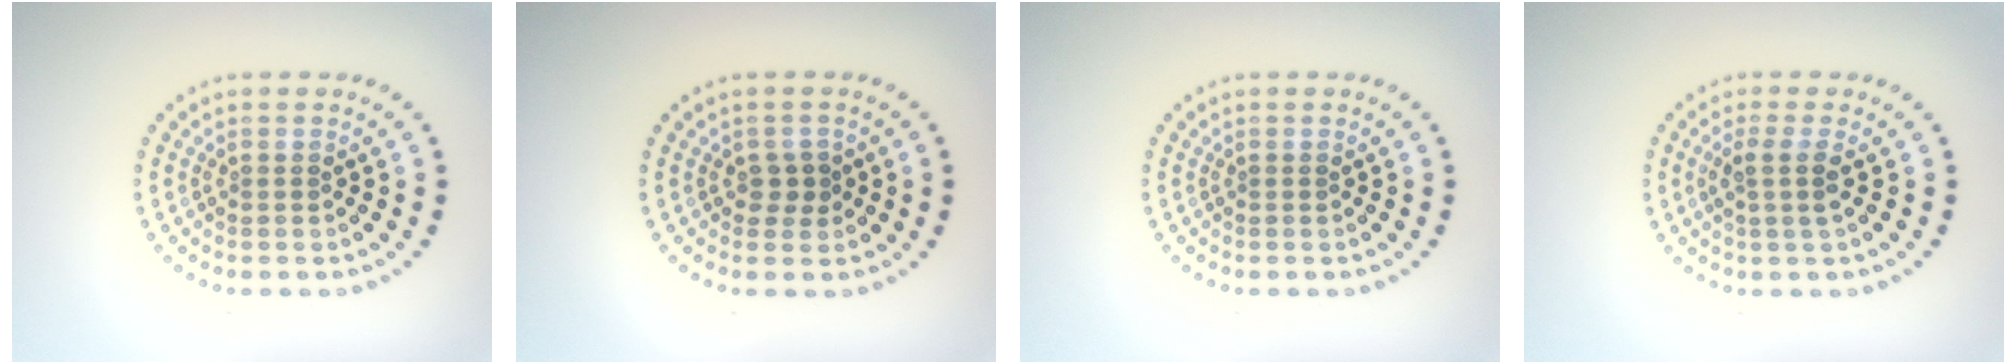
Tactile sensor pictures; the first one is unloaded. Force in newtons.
{"total": 1.5, "press": 1.4, "slide": 0.5}
{"total": 0.0}
{"total": 2.0, "press": 1.6, "slide": 1.2}